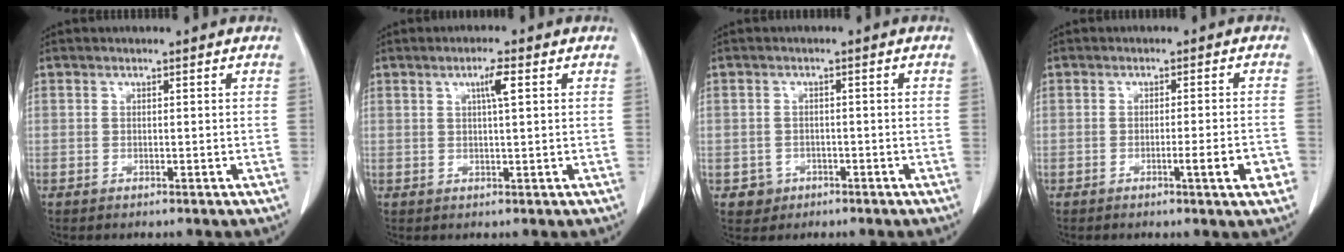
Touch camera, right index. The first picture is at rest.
{"total": 2.9, "force": [1.1, 0.0, 2.7], "torque": [-0.048, 0.001, 0.017]}
{"total": 2.6, "force": [-1.1, 2.3, 0.0], "torque": [0.003, 0.010, -0.013]}
{"total": 5.0, "force": [-2.0, 0.0, 4.6], "torque": [-0.058, -0.005, -0.028]}